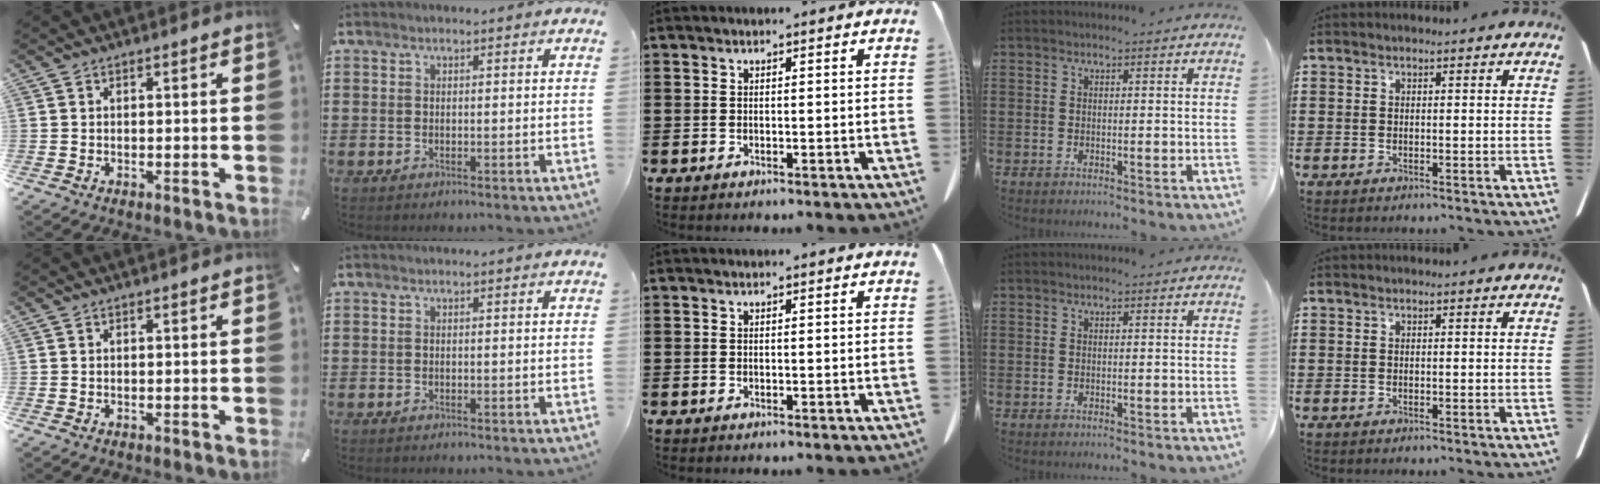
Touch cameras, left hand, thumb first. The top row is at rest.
{}